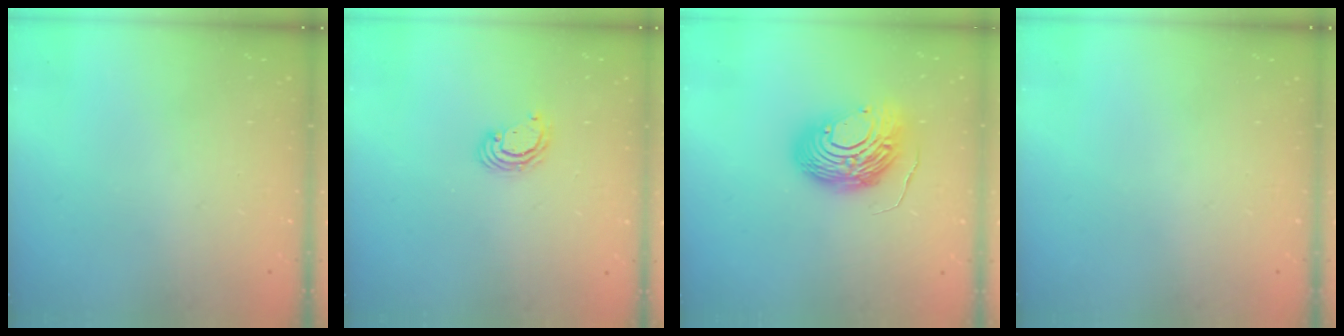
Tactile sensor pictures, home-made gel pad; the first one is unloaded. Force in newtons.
{"total": 3.9, "press": 3.8, "slide": 0.2}
{"total": 13.1, "press": 13.1, "slide": 1.3}
{"total": 0.0}